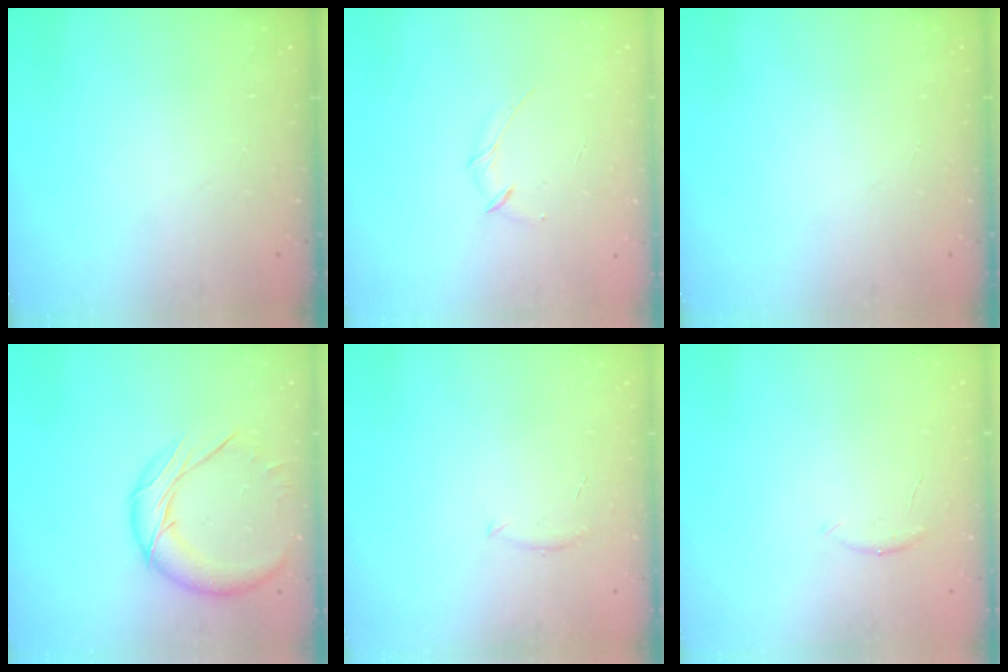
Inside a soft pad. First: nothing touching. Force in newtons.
{"total": 3.0, "press": 2.9, "slide": 0.8}
{"total": 0.0}
{"total": 13.3, "press": 13.2, "slide": 1.0}
{"total": 5.5, "press": 5.2, "slide": 1.5}
{"total": 5.0, "press": 4.9, "slide": 1.0}